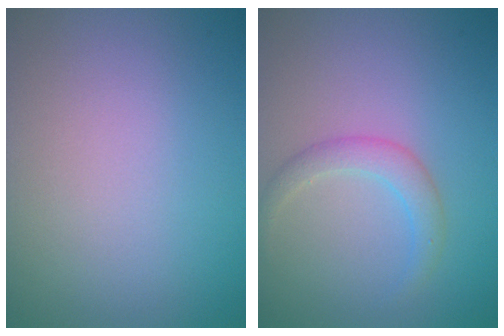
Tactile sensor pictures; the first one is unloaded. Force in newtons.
{"total": 2.0, "press": 2.0, "slide": 0.2}